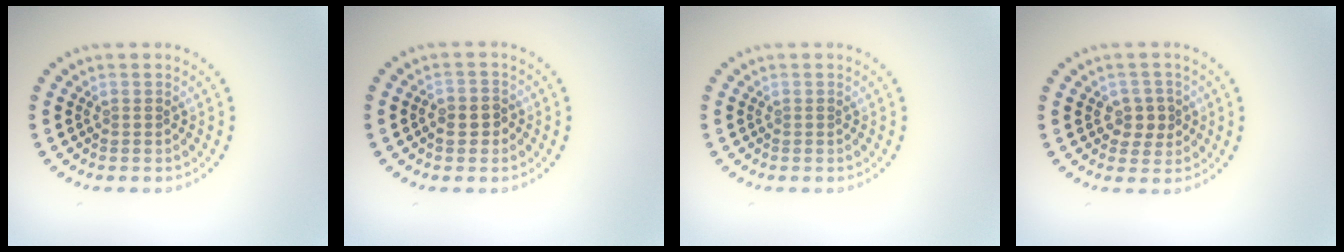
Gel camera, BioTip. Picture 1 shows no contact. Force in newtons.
{"total": 1.7, "press": 1.5, "slide": 0.6}
{"total": 0.0}
{"total": 2.4, "press": 2.2, "slide": 0.8}